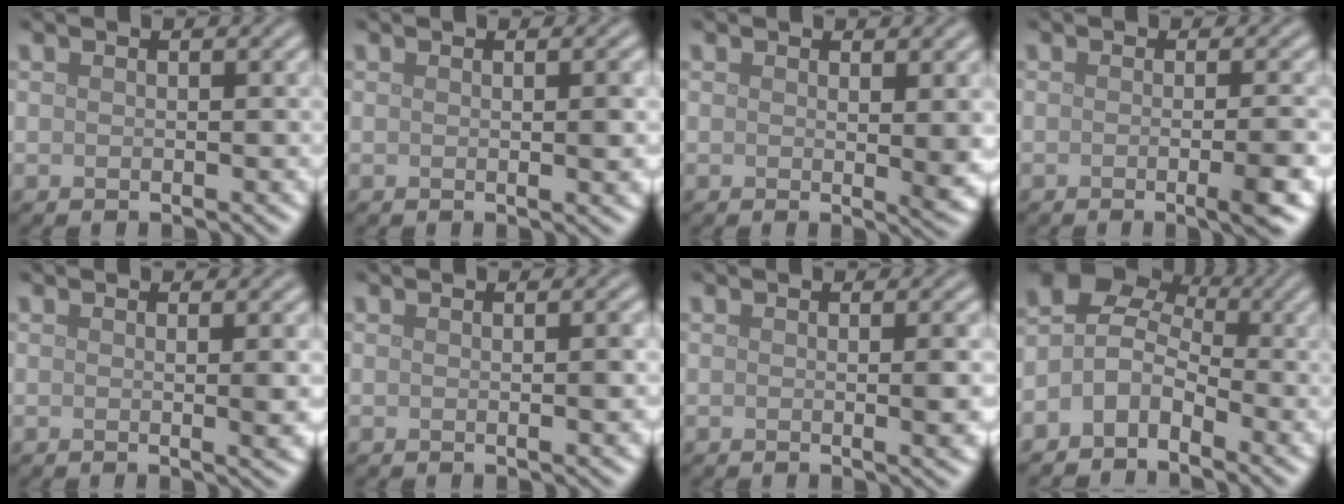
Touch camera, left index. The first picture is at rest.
{"total": 2.2, "force": [0.1, 0.5, 2.1], "torque": [-0.023, 0.001, -0.002]}
{"total": 2.5, "force": [0.6, 0.5, 2.4], "torque": [-0.029, -0.009, 0.010]}
{"total": 3.8, "force": [-0.9, 0.9, 3.6], "torque": [-0.046, -0.004, -0.016]}
{"total": 3.0, "force": [0.2, 0.8, 2.9], "torque": [-0.031, -0.002, 0.000]}
{"total": 1.7, "force": [0.0, 0.3, 1.6], "torque": [-0.019, 0.002, -0.002]}
{"total": 3.1, "force": [0.0, 0.9, 3.0], "torque": [-0.031, 0.000, -0.003]}
{"total": 4.3, "force": [-1.7, 3.2, 2.4], "torque": [-0.041, 0.007, -0.047]}